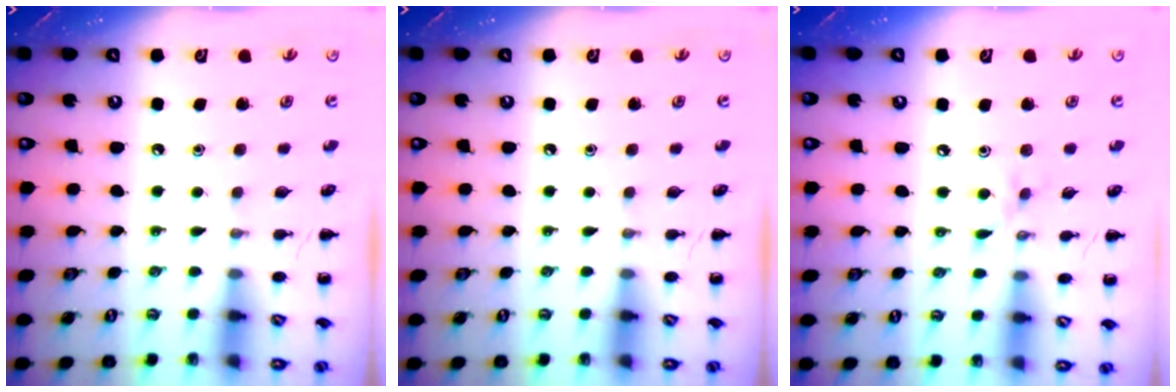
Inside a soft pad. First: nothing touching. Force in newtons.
{"total": 0.0}
{"total": 4.3, "press": 4.1, "slide": 1.2}